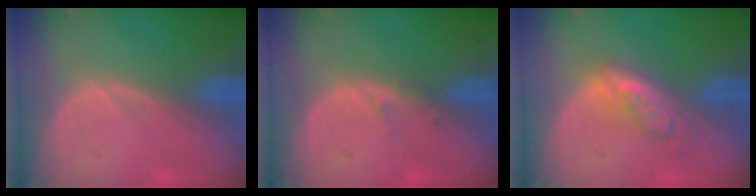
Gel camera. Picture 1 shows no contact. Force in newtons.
{"total": 0.9, "press": 0.6, "slide": 0.6}
{"total": 4.9, "press": 4.6, "slide": 1.9}